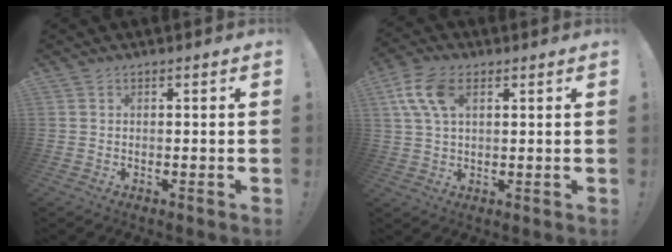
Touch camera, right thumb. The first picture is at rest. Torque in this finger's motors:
{"motor_torque": [0.72, 0.72, 0.10, -0.03, 0.06]}